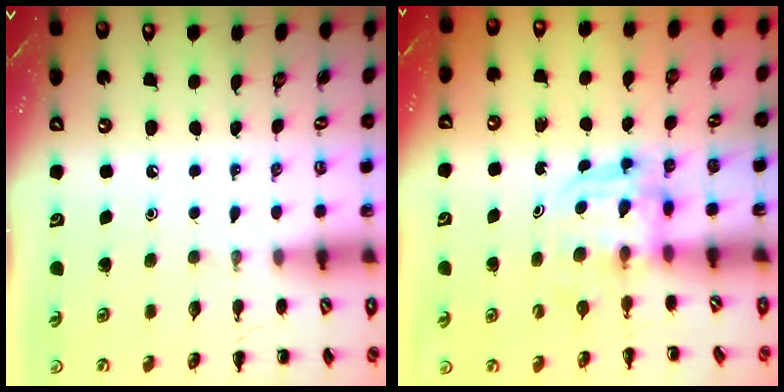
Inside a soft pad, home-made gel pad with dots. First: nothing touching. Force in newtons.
{"total": 3.6, "press": 3.6, "slide": 0.3}